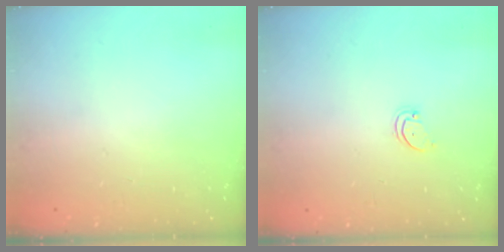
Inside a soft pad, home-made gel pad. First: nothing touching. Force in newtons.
{"total": 1.5, "press": 1.5, "slide": 0.1}